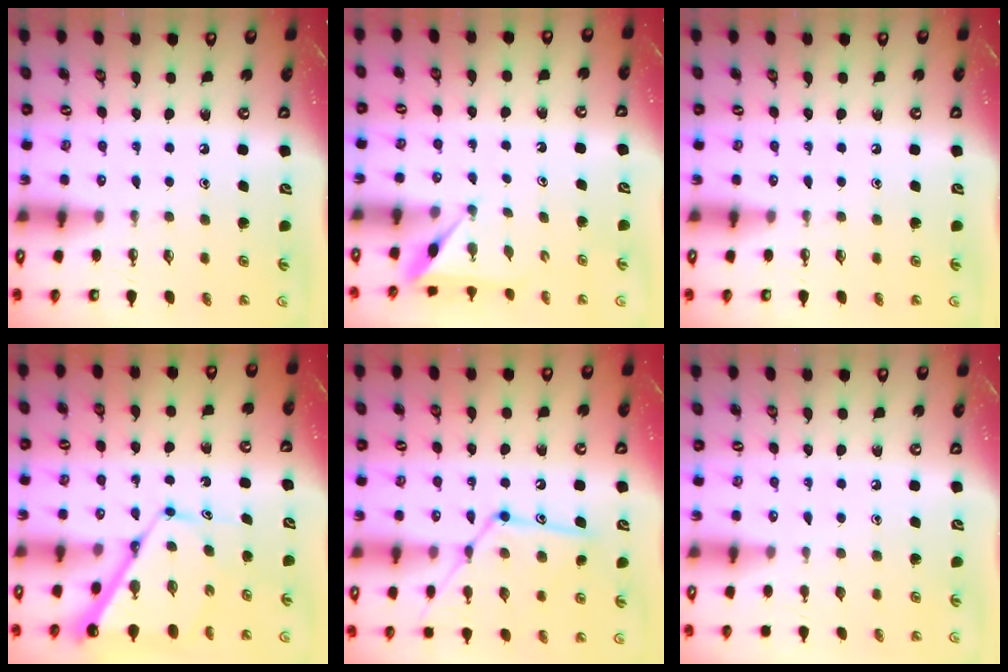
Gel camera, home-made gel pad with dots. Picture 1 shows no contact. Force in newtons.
{"total": 3.3, "press": 3.3, "slide": 0.1}
{"total": 0.0}
{"total": 10.5, "press": 10.5, "slide": 1.0}
{"total": 14.2, "press": 14.2, "slide": 0.9}
{"total": 0.0}